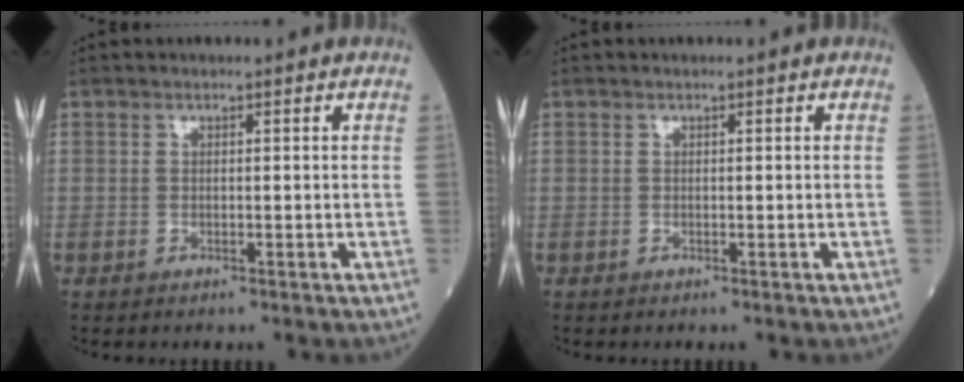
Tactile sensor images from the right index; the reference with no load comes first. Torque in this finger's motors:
{"motor_torque": [0.00, 0.00, 0.00, 0.00]}